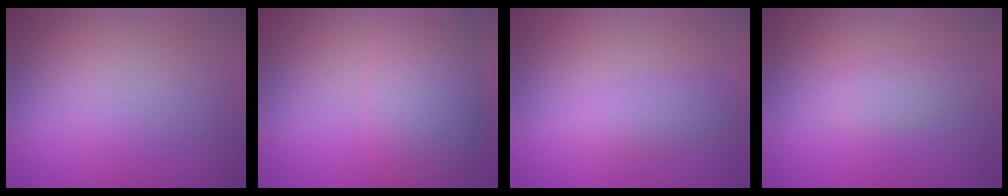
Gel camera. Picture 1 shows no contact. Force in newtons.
{"total": 7.2, "press": 7.2, "slide": 0.1}
{"total": 1.7, "press": 1.7, "slide": 0.0}
{"total": 1.7, "press": 1.7, "slide": 0.1}